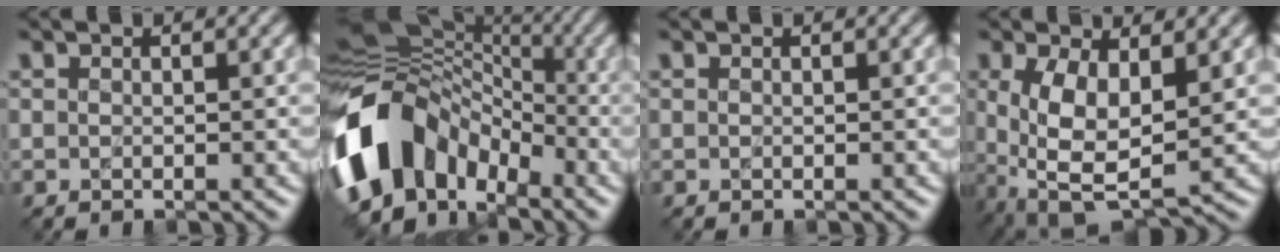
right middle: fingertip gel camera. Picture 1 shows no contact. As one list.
[{"total": 12.3, "force": [-4.0, 9.1, 7.2], "torque": [-0.142, 0.011, -0.095]}, {"total": 0.0}, {"total": 6.5, "force": [0.2, 3.0, 5.7], "torque": [-0.127, -0.006, 0.008]}]